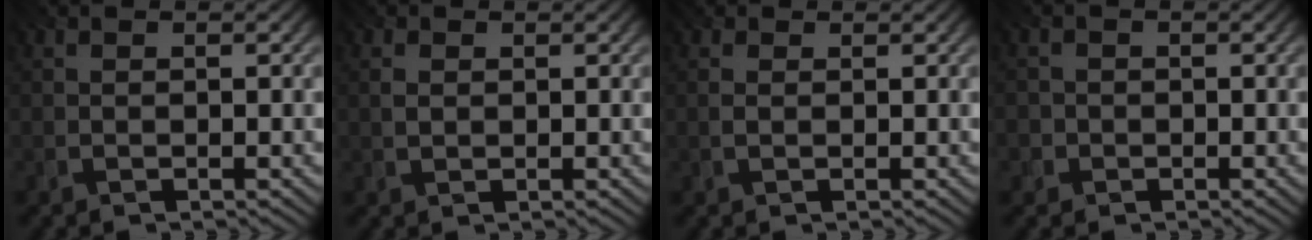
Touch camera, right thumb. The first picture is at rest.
{"total": 1.7, "force": [0.5, 1.3, 1.0], "torque": [-0.024, 0.002, 0.007]}
{"total": 1.9, "force": [1.1, 1.1, 1.1], "torque": [-0.027, 0.002, 0.011]}
{"total": 1.6, "force": [-1.0, 1.2, -0.4], "torque": [0.009, -0.006, -0.026]}